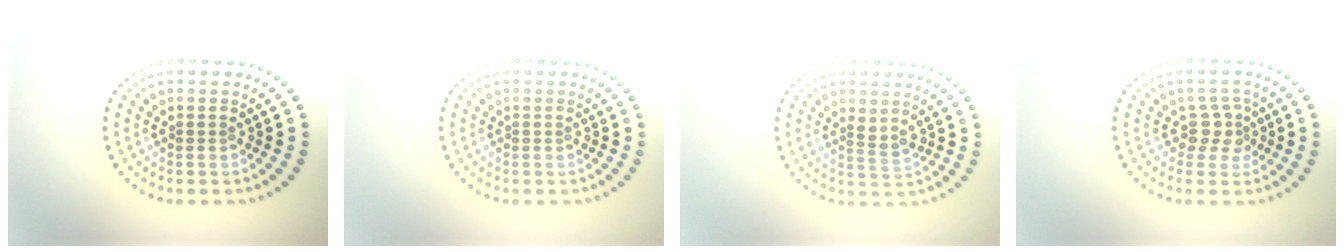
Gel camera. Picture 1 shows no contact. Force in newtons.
{"total": 0.0}
{"total": 1.5, "press": 1.1, "slide": 1.1}
{"total": 2.2, "press": 1.6, "slide": 1.5}